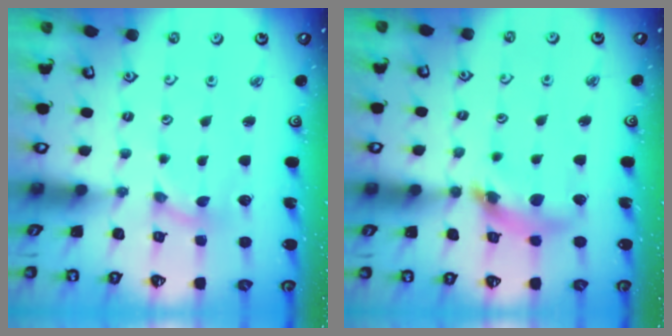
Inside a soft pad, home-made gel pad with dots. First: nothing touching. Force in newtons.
{"total": 12.5, "press": 12.4, "slide": 1.7}